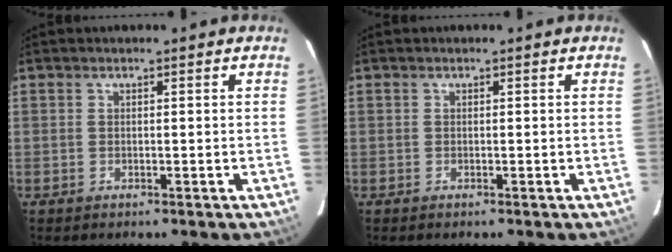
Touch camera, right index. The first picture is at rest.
{"total": 0.0}